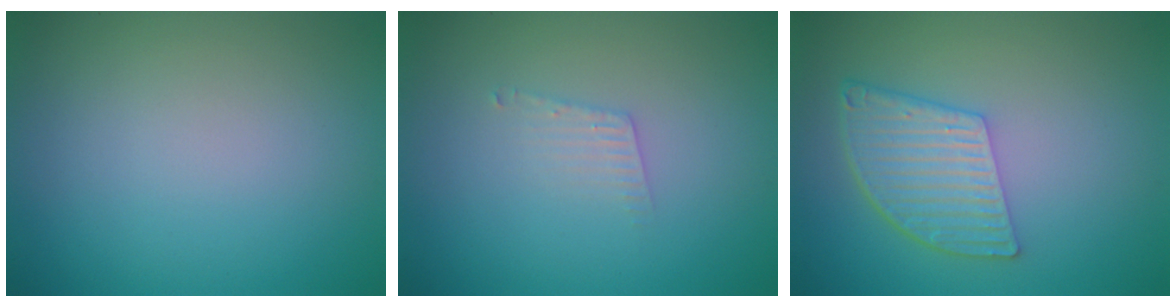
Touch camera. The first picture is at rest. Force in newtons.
{"total": 1.3, "press": 1.3, "slide": 0.1}
{"total": 5.4, "press": 3.9, "slide": 3.7}